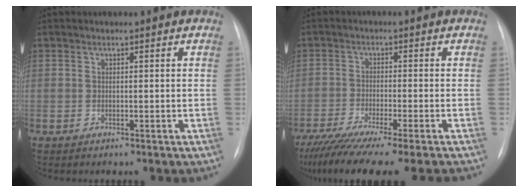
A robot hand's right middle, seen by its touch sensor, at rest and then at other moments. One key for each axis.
{"total": 13.9, "fx": -11.6, "fy": -0.6, "fz": 7.6, "tx": -0.121, "ty": -0.045, "tz": -0.185}